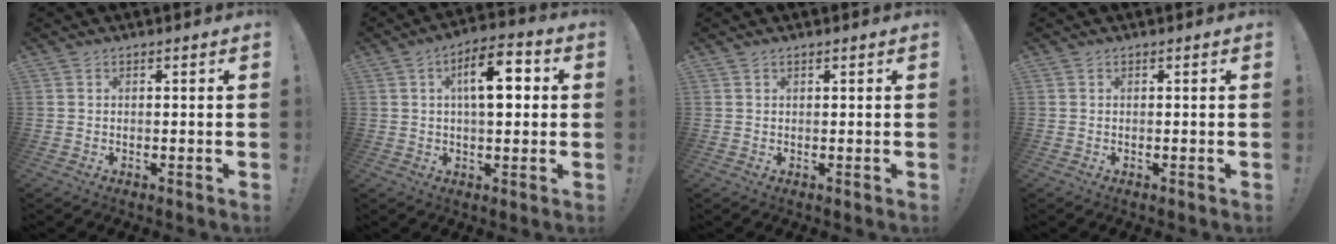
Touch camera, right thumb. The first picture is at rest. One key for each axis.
{"total": 11.8, "fx": 2.4, "fy": 5.3, "fz": 10.3, "tx": -0.158, "ty": 0.011, "tz": 0.036}
{"total": 0.6, "fx": 0.4, "fy": 0.1, "fz": 0.3, "tx": -0.007, "ty": 0.001, "tz": 0.008}
{"total": 0.0}